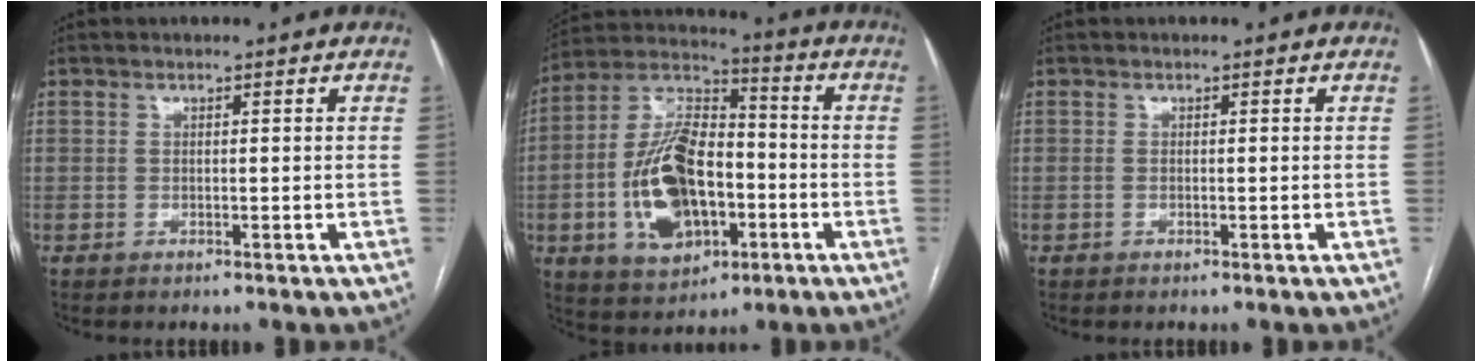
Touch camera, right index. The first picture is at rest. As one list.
[{"total": 16.4, "force": [-3.9, 8.6, 13.4], "torque": [-0.274, 0.015, -0.062]}, {"total": 0.0}]